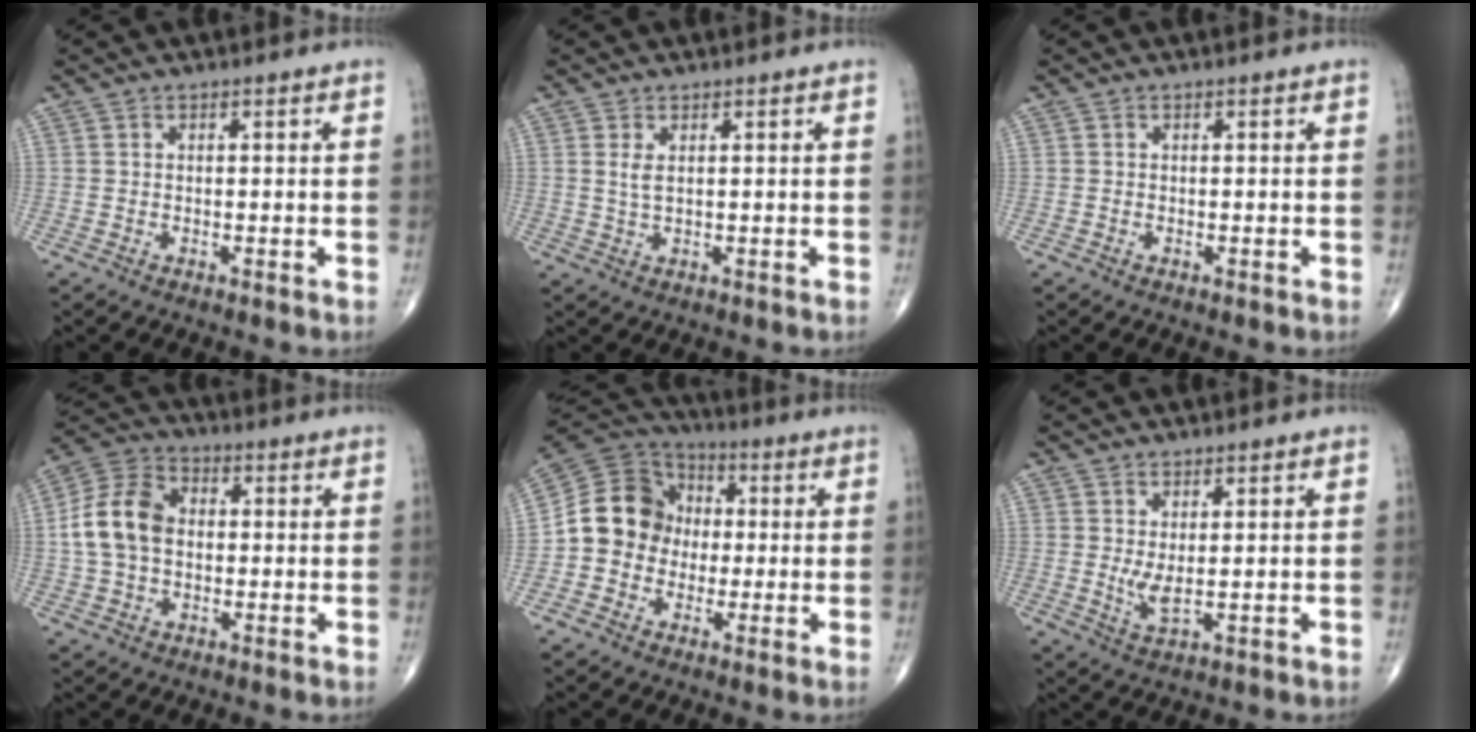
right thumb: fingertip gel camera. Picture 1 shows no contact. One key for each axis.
{"total": 2.1, "fx": 0.7, "fy": 0.8, "fz": 1.8, "tx": -0.039, "ty": -0.003, "tz": 0.019}
{"total": 0.0}
{"total": 11.0, "fx": 0.1, "fy": 7.9, "fz": 7.7, "tx": -0.145, "ty": 0.030, "tz": -0.007}
{"total": 12.9, "fx": -0.9, "fy": 11.5, "fz": 5.9, "tx": -0.085, "ty": 0.034, "tz": -0.027}
{"total": 3.2, "fx": 0.5, "fy": 1.0, "fz": 3.0, "tx": -0.060, "ty": -0.013, "tz": 0.016}